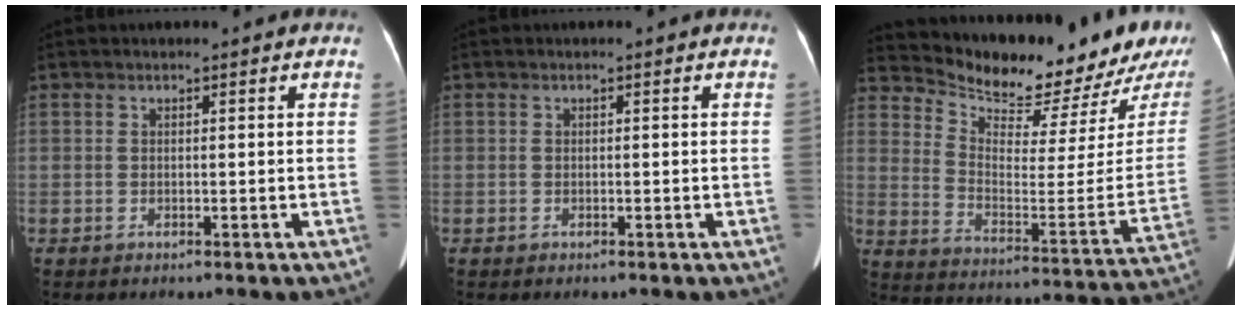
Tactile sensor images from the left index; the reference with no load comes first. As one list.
[{"total": 0.0}, {"total": 20.2, "force": [18.4, 2.6, 7.9], "torque": [-0.131, -0.076, 0.259]}]